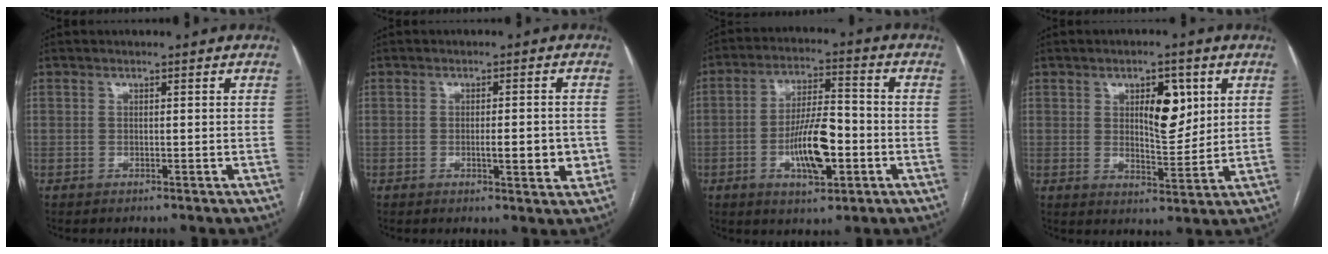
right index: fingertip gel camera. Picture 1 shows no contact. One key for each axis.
{"total": 4.8, "fx": -0.9, "fy": 1.2, "fz": 4.6, "tx": -0.064, "ty": -0.003, "tz": -0.009}
{"total": 10.6, "fx": -3.0, "fy": 3.3, "fz": 9.6, "tx": -0.178, "ty": 0.007, "tz": -0.049}
{"total": 7.4, "fx": 2.6, "fy": 2.9, "fz": 6.2, "tx": -0.097, "ty": 0.000, "tz": 0.045}